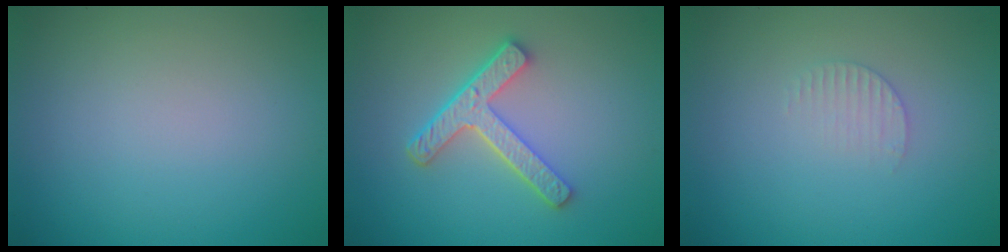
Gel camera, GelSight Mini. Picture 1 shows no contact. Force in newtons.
{"total": 4.3, "press": 3.3, "slide": 2.7}
{"total": 1.3, "press": 1.2, "slide": 0.4}